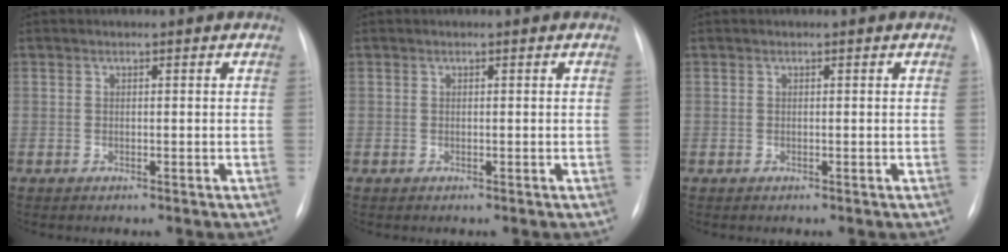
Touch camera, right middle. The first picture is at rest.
{"total": 0.0}
{"total": 0.0}